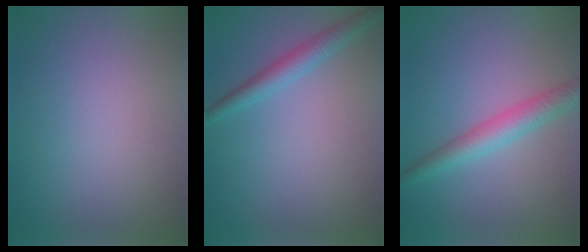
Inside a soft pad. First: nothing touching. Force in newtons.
{"total": 2.3, "press": 2.3, "slide": 0.1}
{"total": 3.6, "press": 3.6, "slide": 0.1}